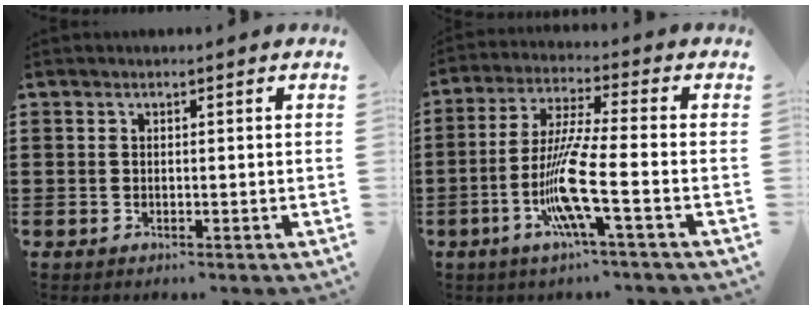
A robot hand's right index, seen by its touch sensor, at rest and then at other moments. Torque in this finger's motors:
{"motor_torque": [2.14, 0.00, 0.39, 0.17]}